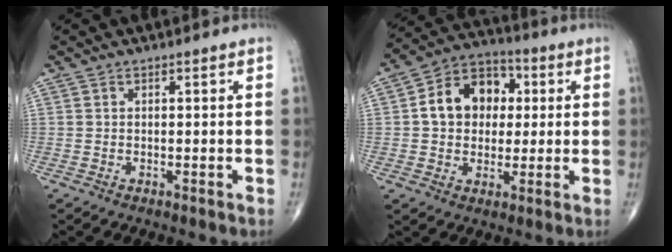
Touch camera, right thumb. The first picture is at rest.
{"total": 12.6, "force": [1.8, 9.7, 7.9], "torque": [-0.093, 0.019, 0.020]}